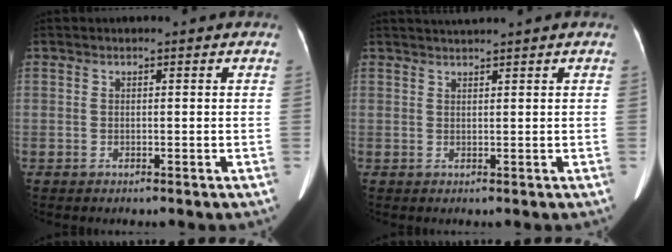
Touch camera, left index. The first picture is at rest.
{"total": 1.8, "force": [1.5, -0.8, 0.3], "torque": [-0.005, 0.006, 0.036]}